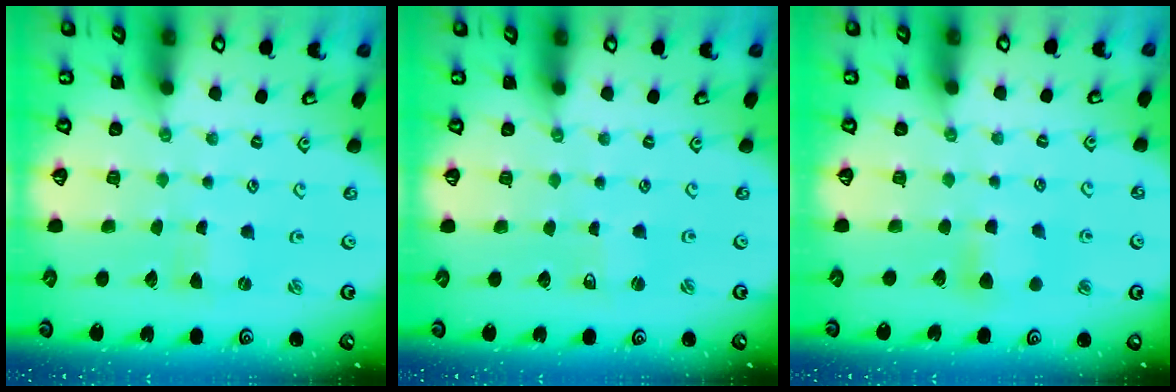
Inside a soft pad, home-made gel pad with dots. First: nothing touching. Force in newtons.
{"total": 1.2, "press": 1.2, "slide": 0.0}
{"total": 5.4, "press": 5.4, "slide": 0.8}